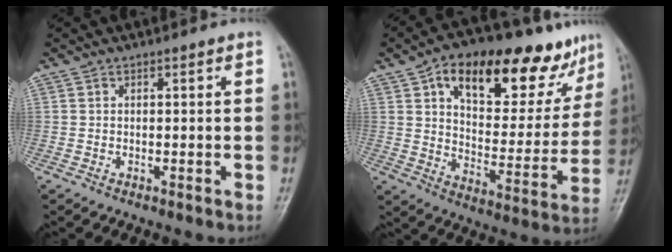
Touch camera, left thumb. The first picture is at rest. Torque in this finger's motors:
{"motor_torque": [0.18, 0.67, 1.15, -1.62, 0.22]}